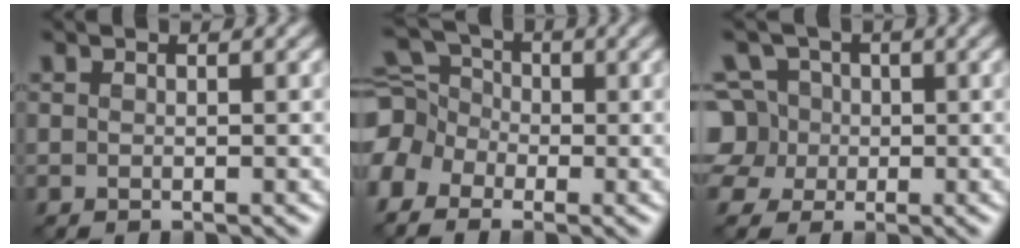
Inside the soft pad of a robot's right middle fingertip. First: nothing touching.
{"total": 6.2, "force": [-2.4, 4.7, 3.3], "torque": [-0.069, 0.014, -0.065]}
{"total": 6.8, "force": [0.2, 6.1, 3.0], "torque": [-0.061, 0.037, -0.038]}